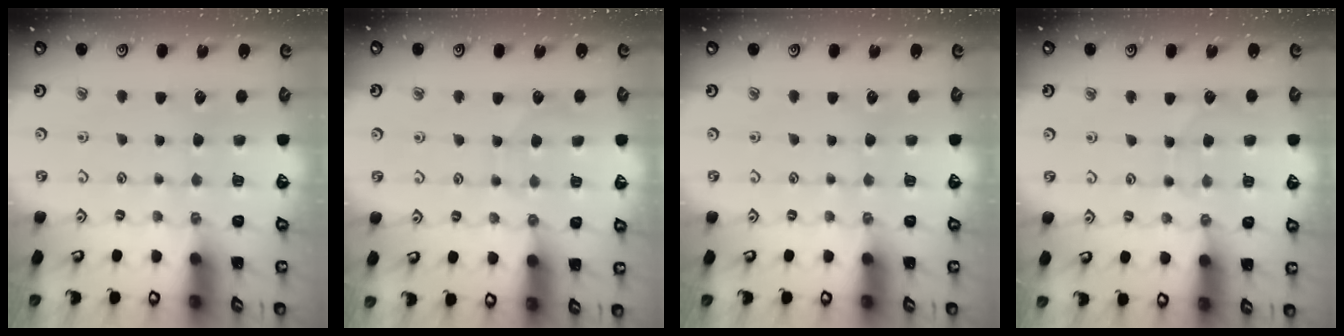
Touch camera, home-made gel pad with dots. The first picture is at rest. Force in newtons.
{"total": 3.8, "press": 3.8, "slide": 0.4}
{"total": 0.0}
{"total": 5.7, "press": 5.6, "slide": 0.4}